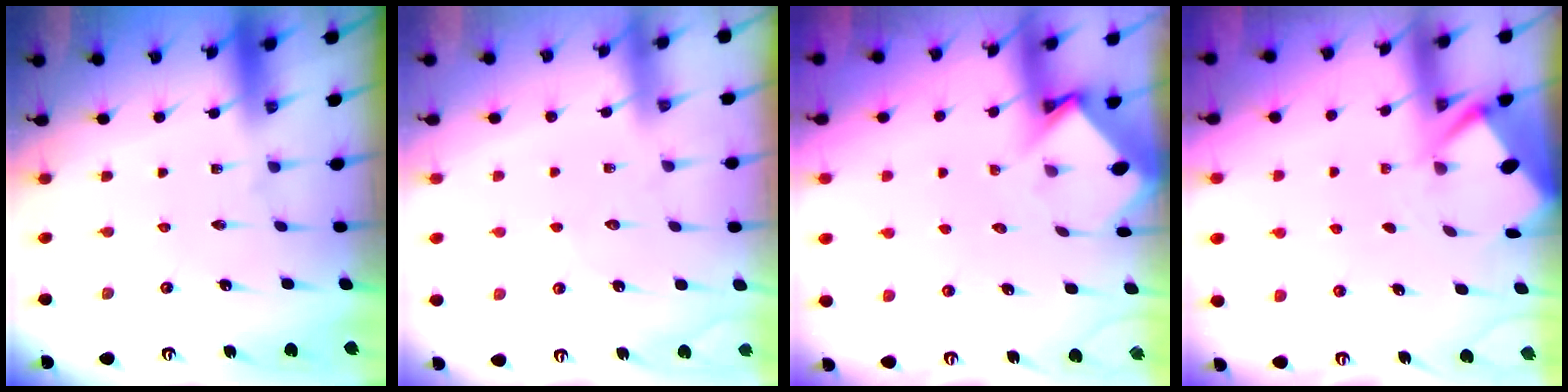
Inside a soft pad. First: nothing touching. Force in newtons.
{"total": 2.9, "press": 2.9, "slide": 0.3}
{"total": 3.6, "press": 3.6, "slide": 0.2}
{"total": 2.7, "press": 2.7, "slide": 0.3}